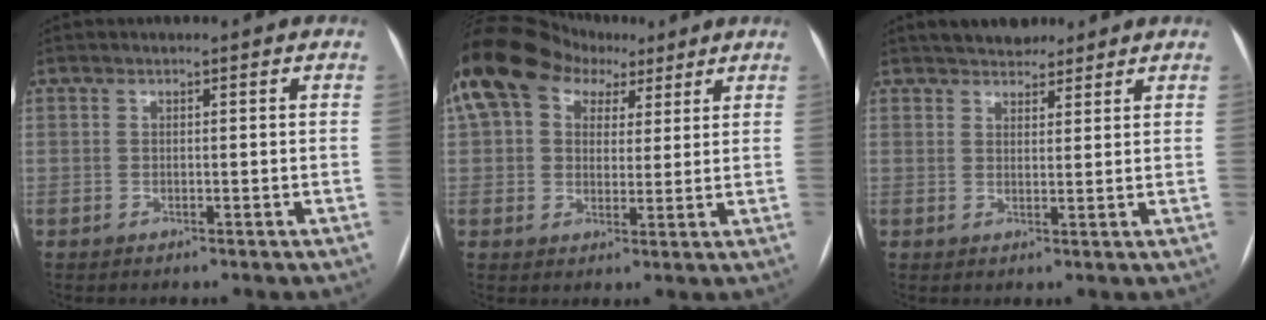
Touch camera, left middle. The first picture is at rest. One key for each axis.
{"total": 17.1, "fx": 9.0, "fy": 11.6, "fz": 8.6, "tx": -0.192, "ty": 0.076, "tz": 0.156}
{"total": 5.7, "fx": 4.9, "fy": 2.3, "fz": 1.9, "tx": -0.018, "ty": 0.014, "tz": 0.078}